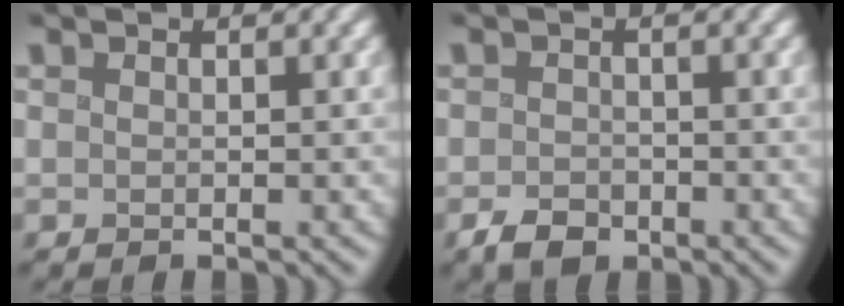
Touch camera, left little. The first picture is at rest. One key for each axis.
{"total": 2.3, "fx": -1.5, "fy": 1.4, "fz": 0.9, "tx": -0.009, "ty": -0.005, "tz": -0.033}